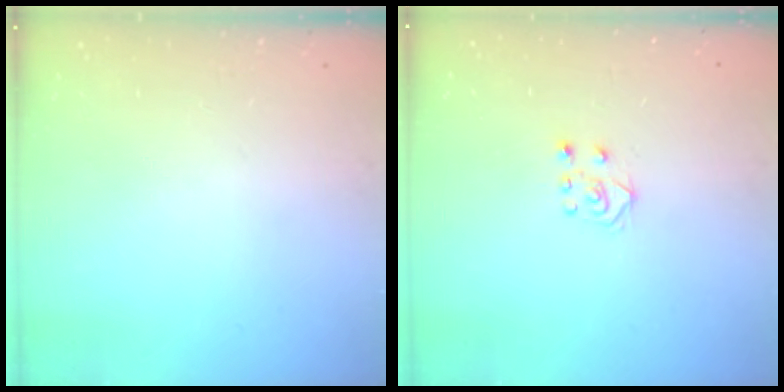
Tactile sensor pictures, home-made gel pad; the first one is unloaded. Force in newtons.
{"total": 5.2, "press": 5.2, "slide": 0.4}